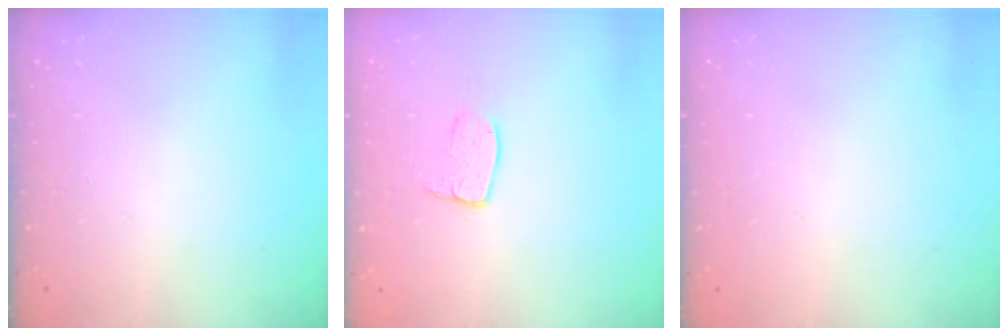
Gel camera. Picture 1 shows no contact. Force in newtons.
{"total": 6.3, "press": 6.3, "slide": 0.2}
{"total": 0.0}